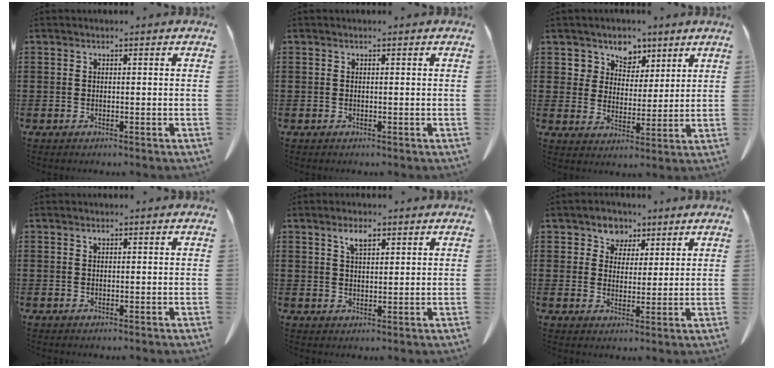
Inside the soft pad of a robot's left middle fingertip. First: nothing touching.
{"total": 0.0}
{"total": 6.3, "force": [4.3, 4.6, 0.2], "torque": [-0.046, -0.016, 0.078]}
{"total": 0.5, "force": [0.3, 0.2, 0.4], "torque": [-0.010, -0.002, 0.007]}
{"total": 3.4, "force": [2.2, 1.1, 2.4], "torque": [-0.045, 0.001, 0.037]}
{"total": 4.5, "force": [3.0, 3.3, 0.4], "torque": [-0.033, 0.004, 0.053]}